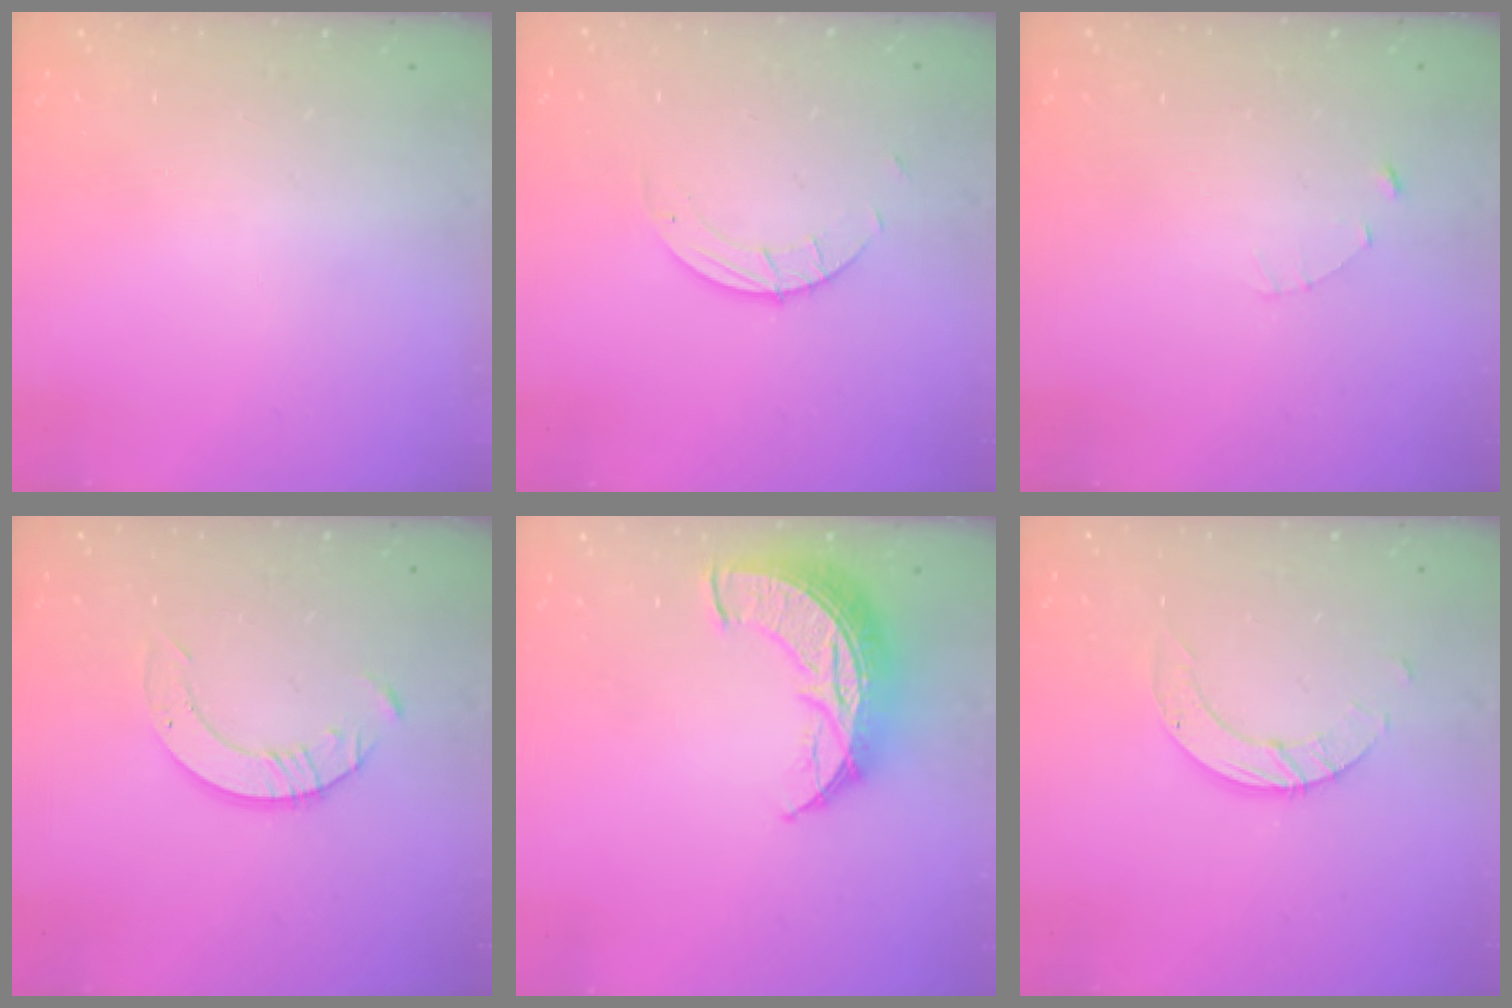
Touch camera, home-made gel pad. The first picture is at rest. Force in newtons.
{"total": 1.5, "press": 1.5, "slide": 0.1}
{"total": 1.0, "press": 1.0, "slide": 0.2}
{"total": 4.2, "press": 4.2, "slide": 0.5}
{"total": 11.2, "press": 11.1, "slide": 0.9}
{"total": 6.5, "press": 6.5, "slide": 0.5}